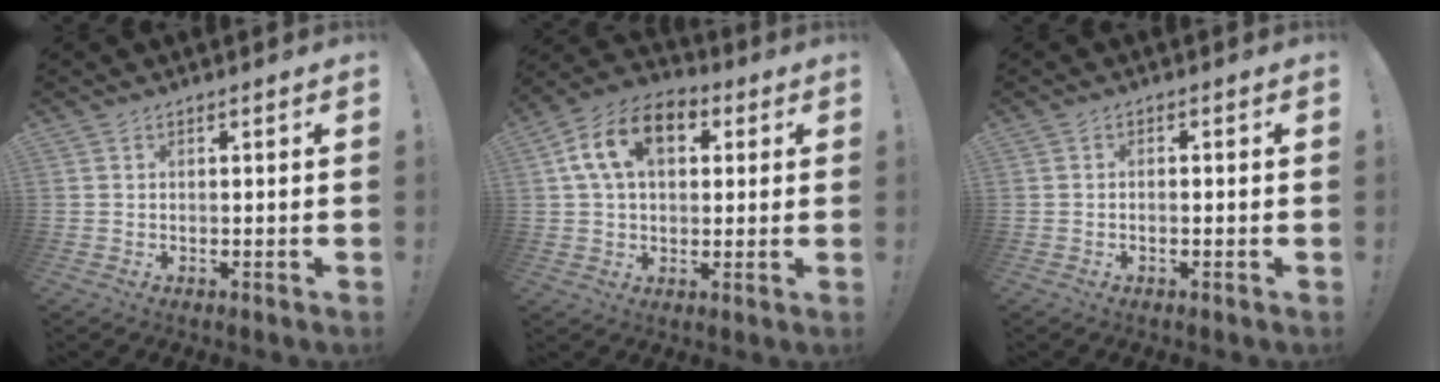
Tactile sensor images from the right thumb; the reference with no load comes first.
{"total": 14.7, "force": [4.8, 9.4, 10.2], "torque": [-0.183, 0.007, 0.089]}
{"total": 1.0, "force": [-0.6, 0.3, 0.7], "torque": [-0.013, 0.004, -0.011]}